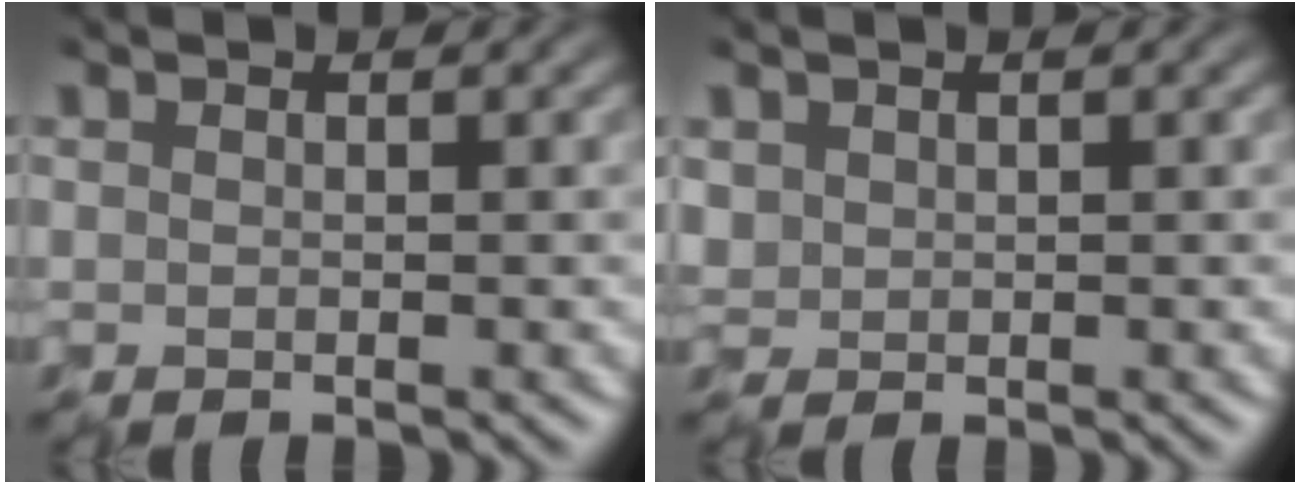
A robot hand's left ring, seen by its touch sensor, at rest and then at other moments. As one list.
[{"total": 1.2, "force": [0.4, 1.1, 0.4], "torque": [-0.021, -0.003, 0.015]}]